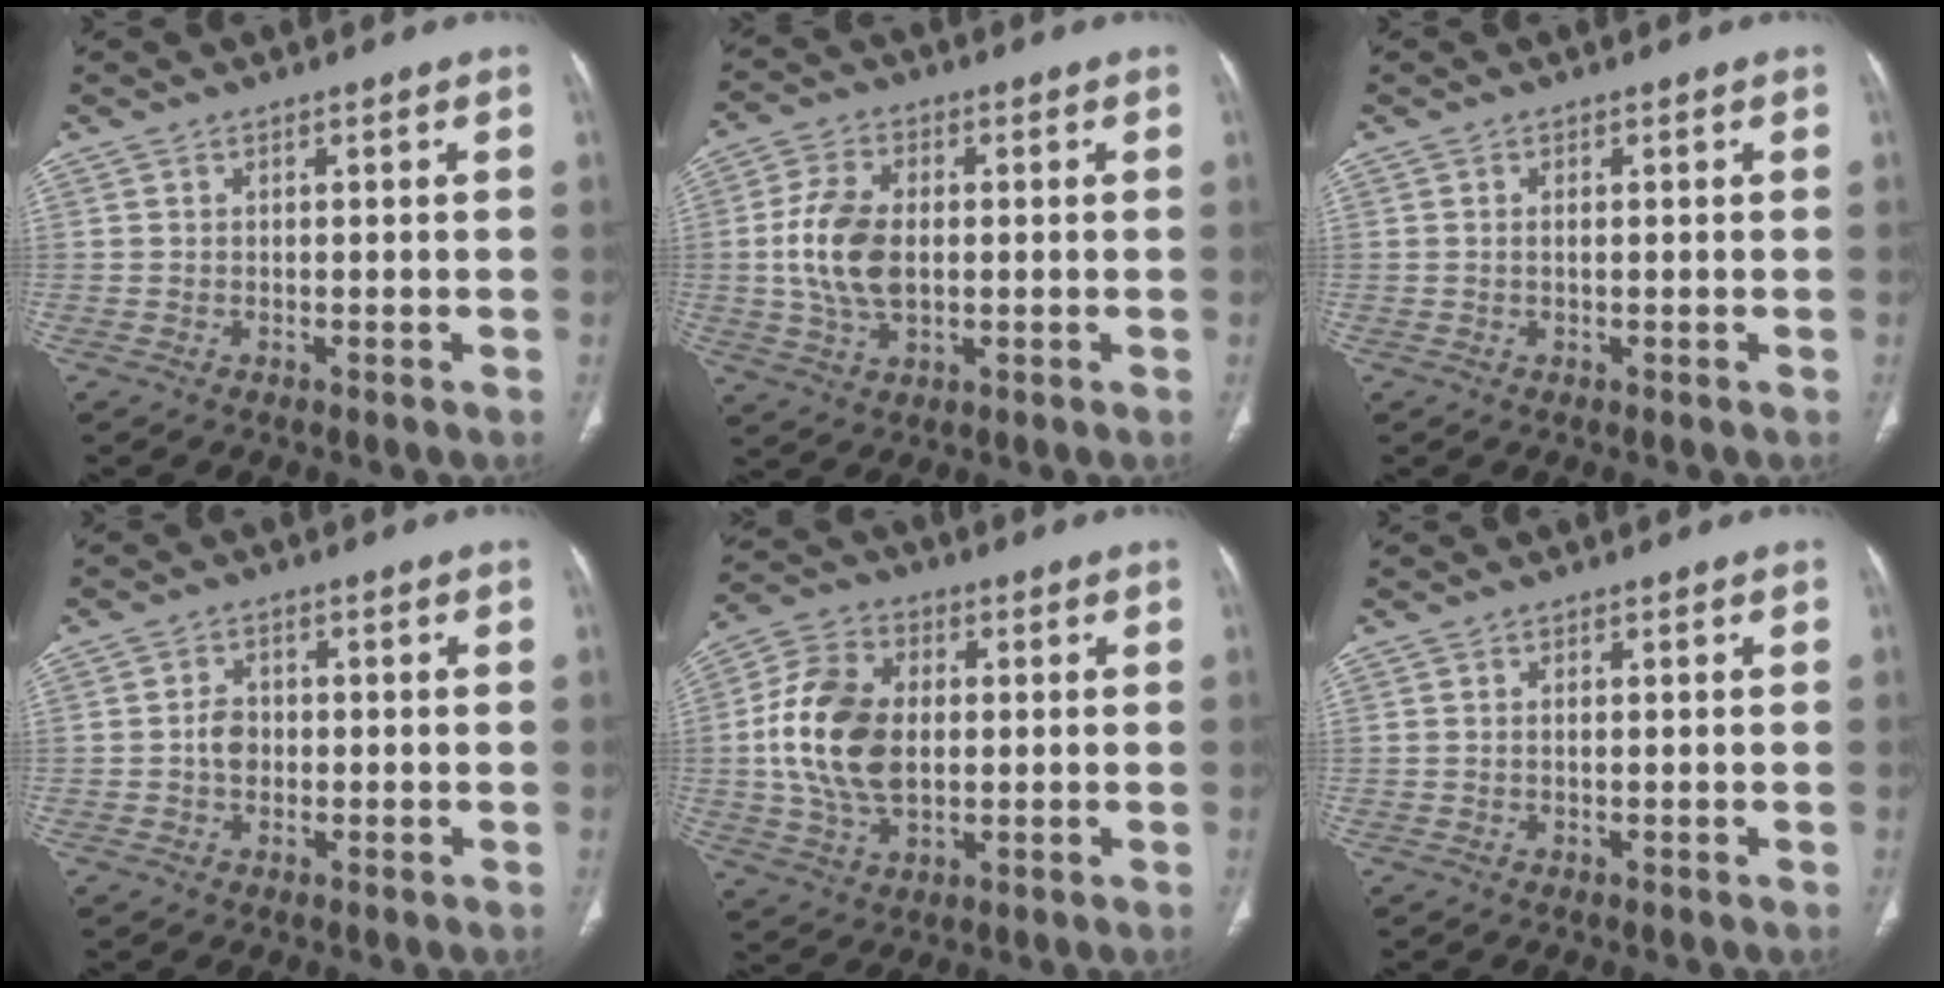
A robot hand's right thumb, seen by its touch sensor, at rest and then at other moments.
{"total": 10.7, "force": [0.0, 6.5, 8.5], "torque": [-0.171, 0.005, 0.002]}
{"total": 0.8, "force": [0.1, 0.3, 0.7], "torque": [-0.018, 0.002, 0.002]}
{"total": 3.3, "force": [-0.4, 2.6, 2.0], "torque": [-0.023, 0.008, -0.013]}
{"total": 15.5, "force": [0.4, 10.1, 11.7], "torque": [-0.221, 0.011, 0.009]}
{"total": 0.6, "force": [0.0, 0.2, 0.5], "torque": [-0.014, 0.001, 0.002]}